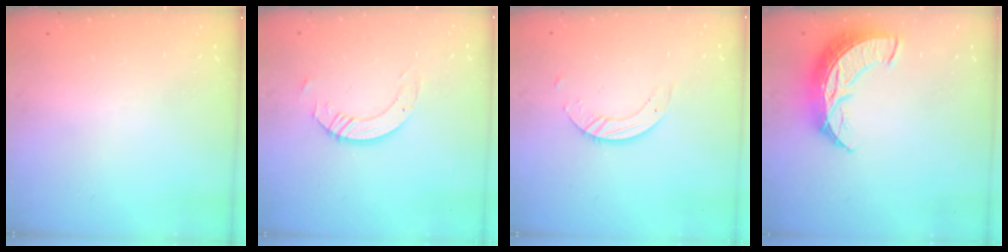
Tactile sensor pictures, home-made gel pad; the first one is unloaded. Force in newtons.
{"total": 6.5, "press": 6.4, "slide": 0.7}
{"total": 4.2, "press": 4.2, "slide": 0.3}
{"total": 11.2, "press": 11.1, "slide": 0.9}